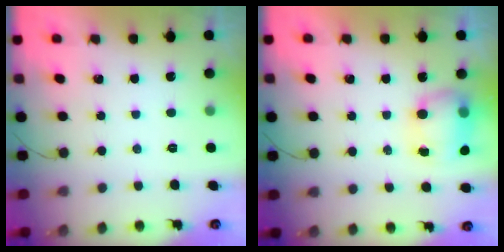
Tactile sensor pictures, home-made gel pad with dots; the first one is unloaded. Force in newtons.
{"total": 7.7, "press": 7.6, "slide": 1.1}